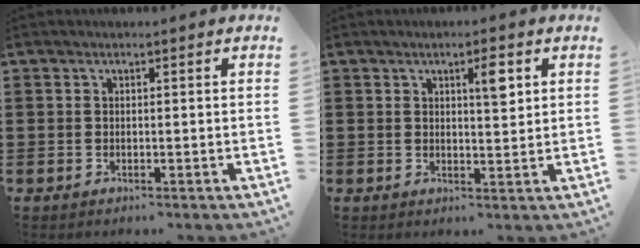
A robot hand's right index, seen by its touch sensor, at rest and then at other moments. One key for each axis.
{"total": 3.7, "fx": 1.6, "fy": 0.9, "fz": 3.2, "tx": -0.051, "ty": 0.000, "tz": 0.021}